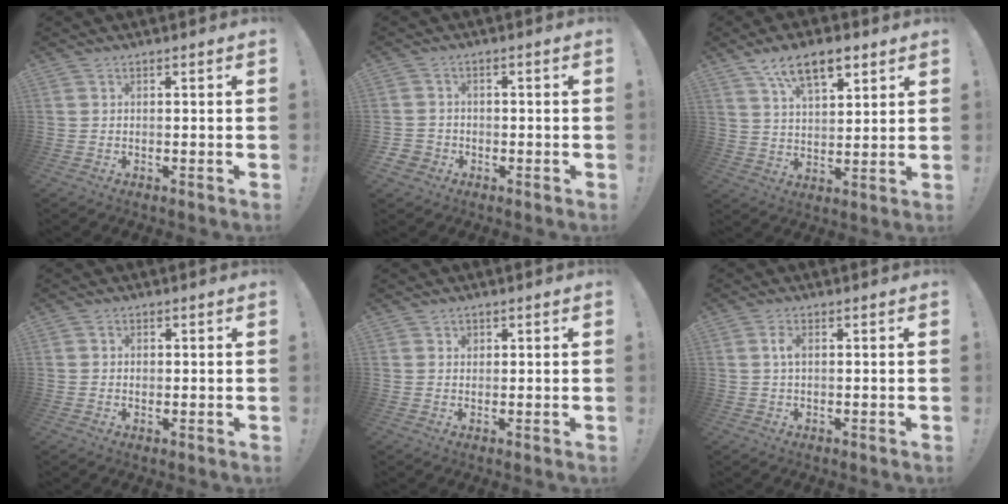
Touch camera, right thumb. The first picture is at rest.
{"total": 3.1, "force": [-1.3, 2.7, 0.9], "torque": [-0.022, 0.004, -0.025]}
{"total": 11.4, "force": [6.8, 5.2, 7.6], "torque": [-0.116, -0.020, 0.120]}
{"total": 1.1, "force": [-0.1, 1.0, 0.1], "torque": [0.005, -0.001, -0.004]}
{"total": 1.3, "force": [0.7, 1.0, 0.3], "torque": [0.007, -0.004, 0.010]}
{"total": 2.6, "force": [0.4, 1.2, 2.3], "torque": [-0.040, 0.003, 0.004]}